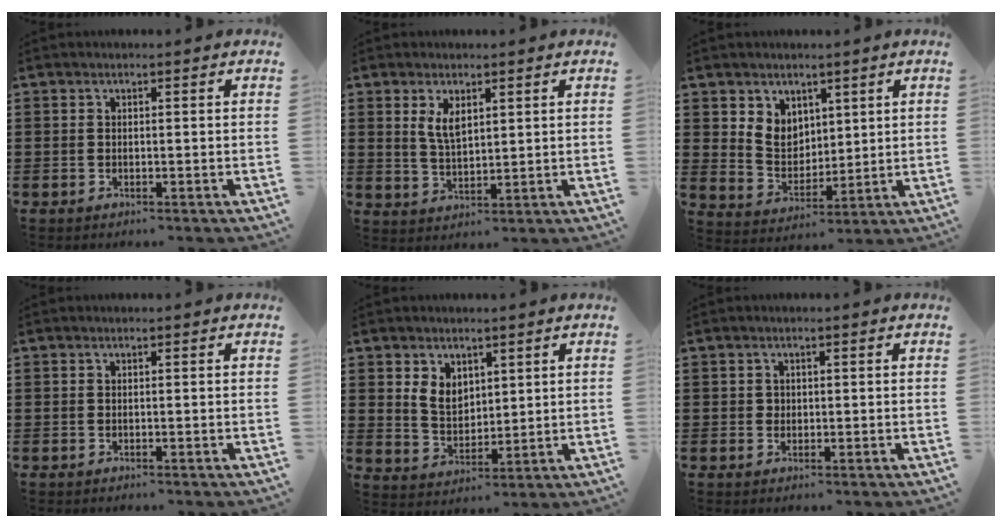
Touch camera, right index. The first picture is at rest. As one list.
[{"total": 3.8, "force": [1.9, 1.9, 2.7], "torque": [-0.050, 0.002, 0.032]}, {"total": 5.7, "force": [3.1, 4.7, 1.0], "torque": [-0.038, 0.004, 0.057]}, {"total": 0.0}, {"total": 4.9, "force": [2.2, 3.7, 2.3], "torque": [-0.051, 0.009, 0.039]}, {"total": 1.0, "force": [0.3, 0.9, 0.2], "torque": [-0.007, 0.004, 0.006]}]